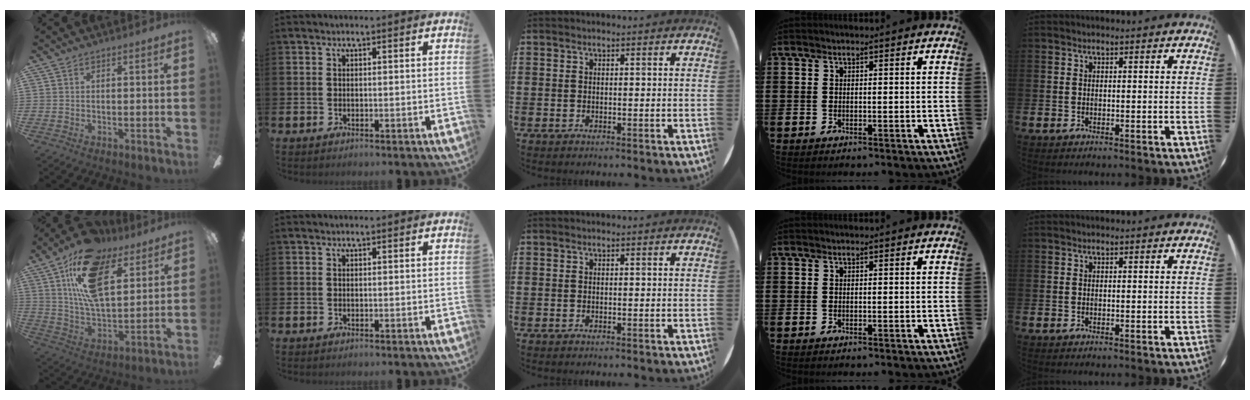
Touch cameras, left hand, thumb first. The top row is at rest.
{"thumb": {"total": 21.3, "force": [11.6, 10.2, 14.7], "torque": [-0.271, -0.039, 0.201]}}